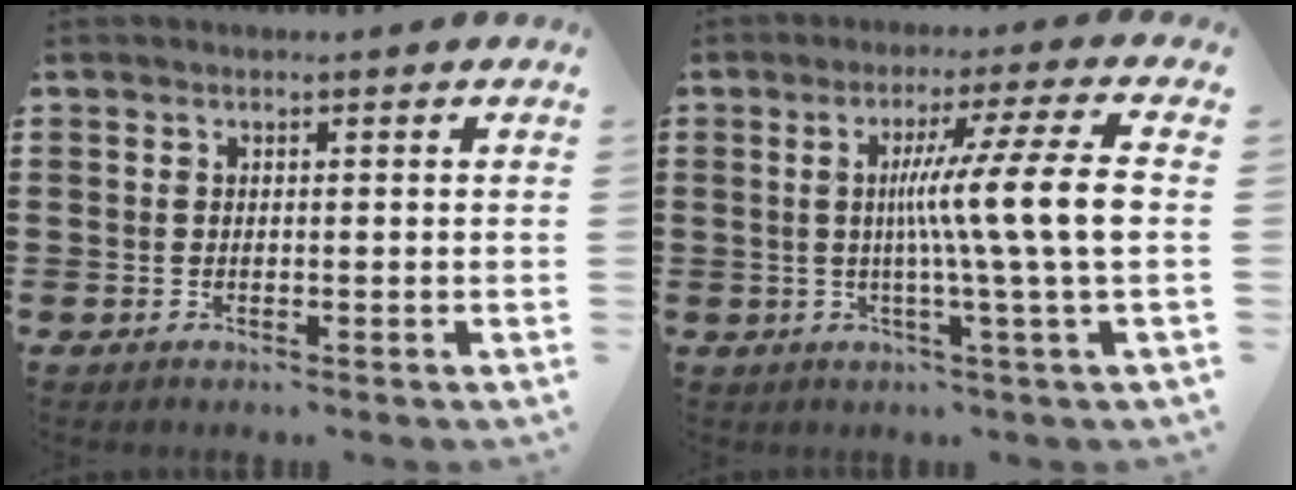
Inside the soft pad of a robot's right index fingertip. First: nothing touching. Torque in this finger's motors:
{"motor_torque": [1.84, -0.30, 0.97, 0.21]}